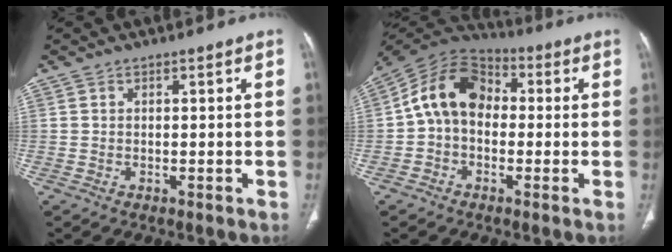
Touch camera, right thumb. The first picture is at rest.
{"total": 12.1, "force": [0.1, 8.9, 8.1], "torque": [-0.124, 0.038, -0.015]}